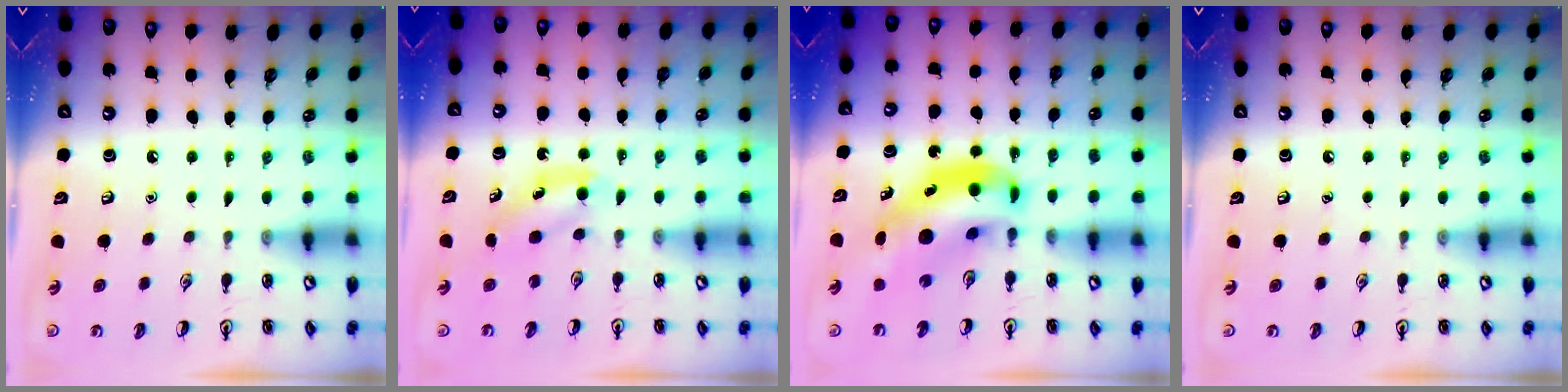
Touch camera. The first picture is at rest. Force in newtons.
{"total": 4.6, "press": 4.3, "slide": 1.5}
{"total": 11.7, "press": 11.2, "slide": 3.4}
{"total": 0.0}